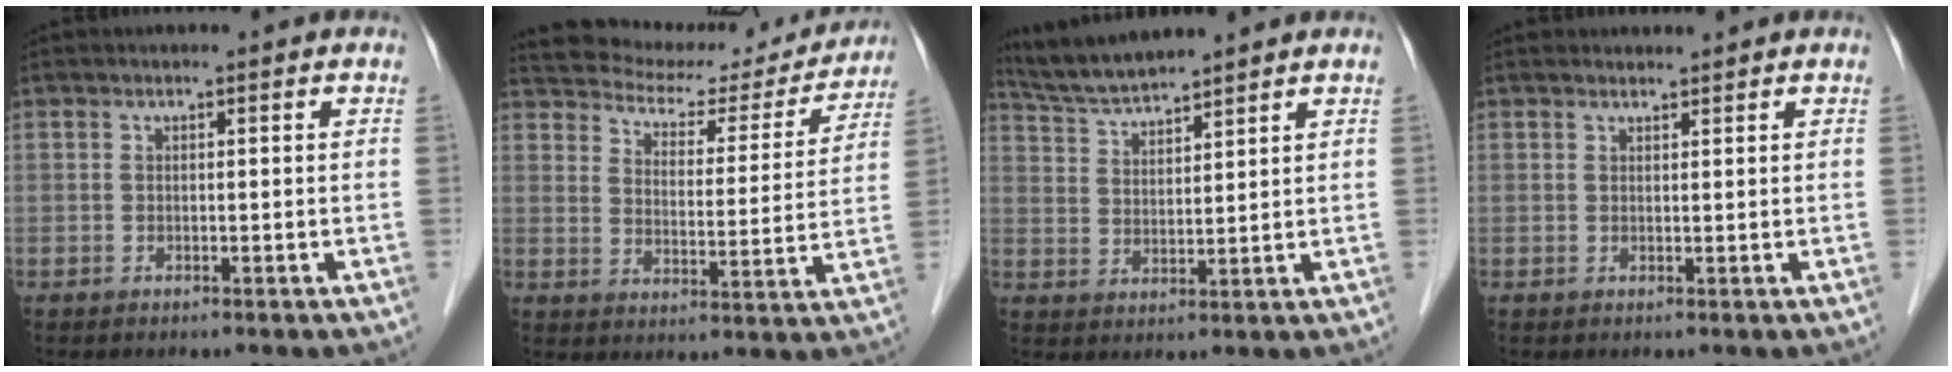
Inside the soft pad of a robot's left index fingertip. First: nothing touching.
{"total": 17.0, "force": [15.4, 5.7, 4.4], "torque": [-0.057, 0.009, 0.198]}
{"total": 7.3, "force": [6.9, 0.0, 2.2], "torque": [-0.056, 0.020, 0.139]}
{"total": 1.1, "force": [1.1, 0.1, -0.1], "torque": [-0.007, 0.005, 0.020]}